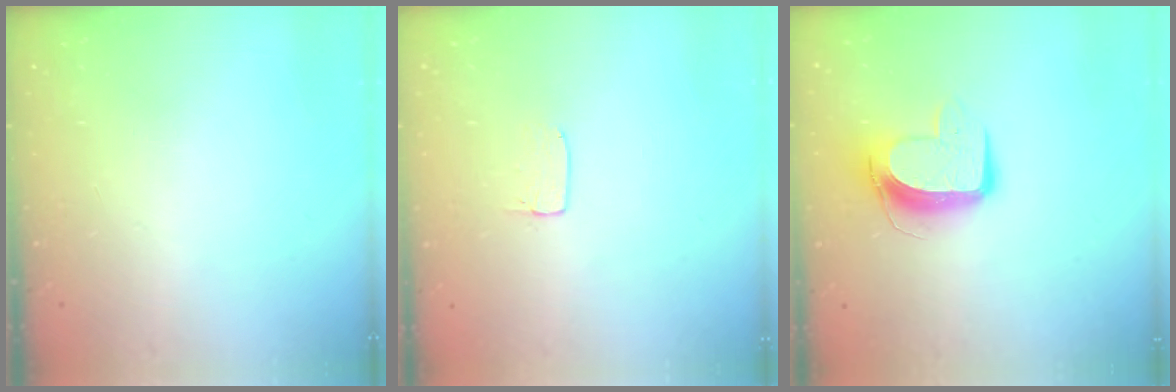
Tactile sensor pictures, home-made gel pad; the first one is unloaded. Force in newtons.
{"total": 3.7, "press": 3.6, "slide": 0.2}
{"total": 10.6, "press": 10.6, "slide": 0.2}